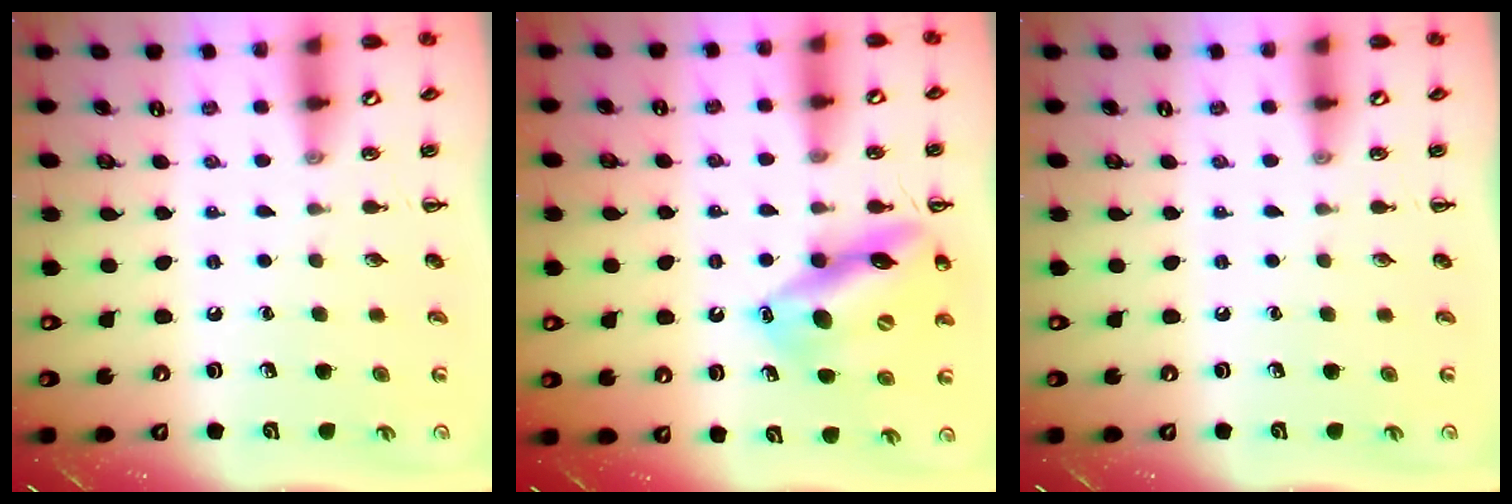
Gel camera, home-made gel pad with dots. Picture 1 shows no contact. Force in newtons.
{"total": 15.9, "press": 15.5, "slide": 3.1}
{"total": 0.0}